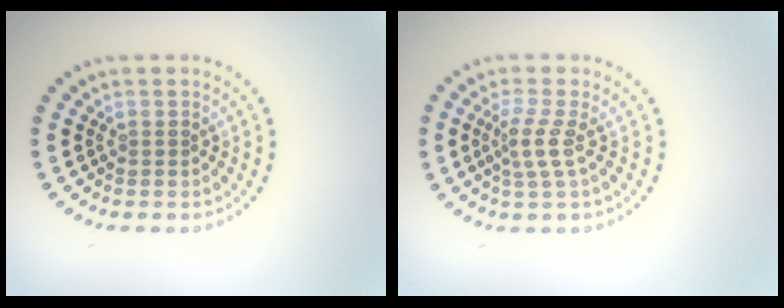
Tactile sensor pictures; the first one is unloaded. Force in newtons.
{"total": 2.3, "press": 1.6, "slide": 1.6}